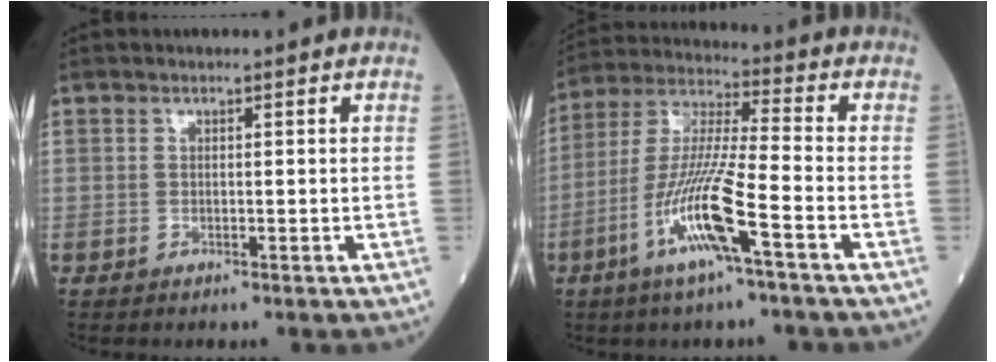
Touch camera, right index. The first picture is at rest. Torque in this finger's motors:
{"motor_torque": [1.68, -0.46, 0.94, 0.21]}